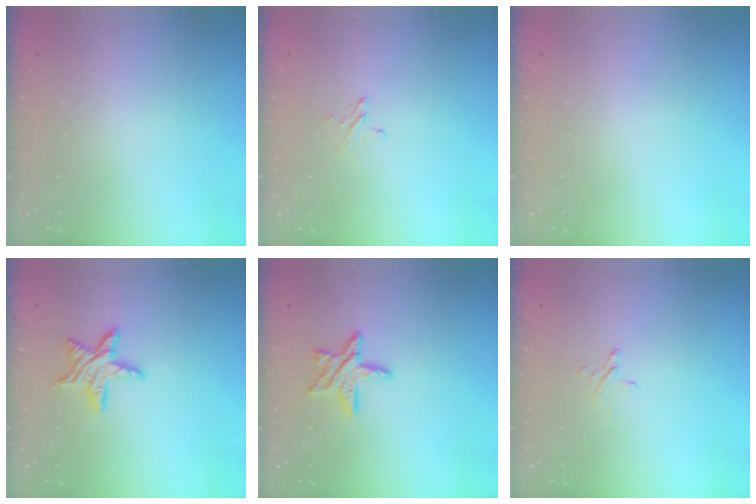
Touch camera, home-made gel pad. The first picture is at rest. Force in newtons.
{"total": 2.4, "press": 2.4, "slide": 0.2}
{"total": 0.0}
{"total": 9.8, "press": 9.8, "slide": 0.6}
{"total": 10.0, "press": 9.9, "slide": 0.9}
{"total": 2.4, "press": 2.4, "slide": 0.2}